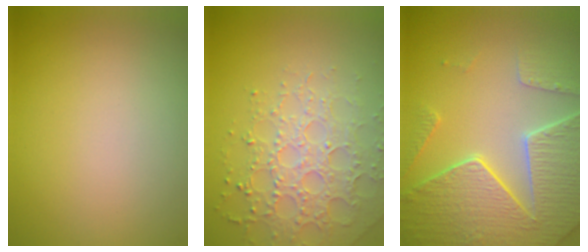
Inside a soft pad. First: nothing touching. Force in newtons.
{"total": 3.9, "press": 3.9, "slide": 0.6}
{"total": 8.3, "press": 6.1, "slide": 5.6}